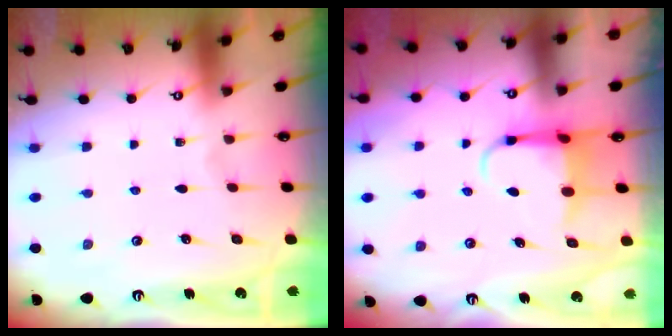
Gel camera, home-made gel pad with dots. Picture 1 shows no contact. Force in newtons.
{"total": 5.3, "press": 5.3, "slide": 0.5}